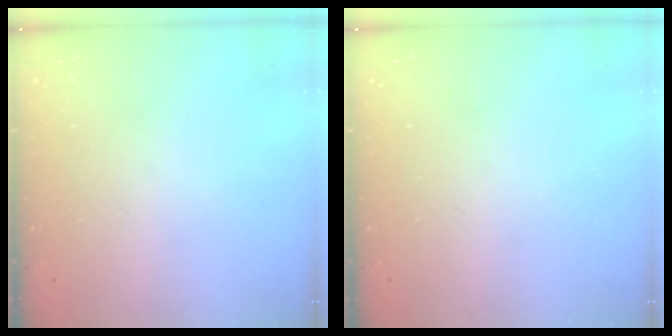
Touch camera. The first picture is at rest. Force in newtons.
{"total": 0.0}